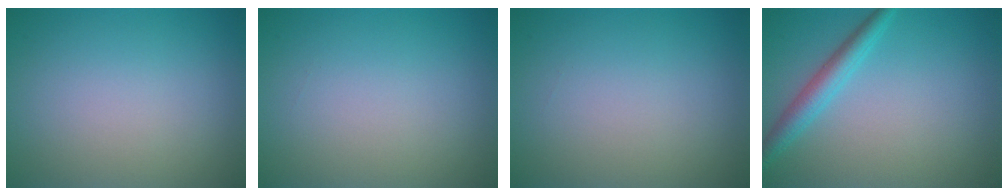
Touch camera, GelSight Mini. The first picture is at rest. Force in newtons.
{"total": 0.0}
{"total": 0.0}
{"total": 2.8, "press": 2.8, "slide": 0.1}